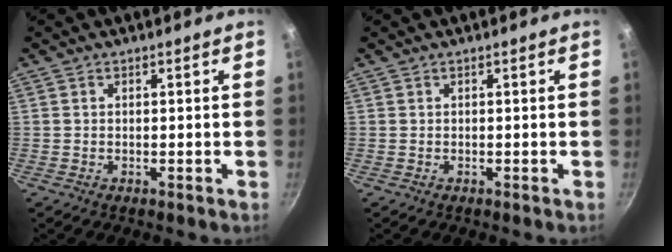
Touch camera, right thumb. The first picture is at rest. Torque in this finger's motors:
{"motor_torque": [0.31, 0.04, 0.13, -0.59, -0.06]}